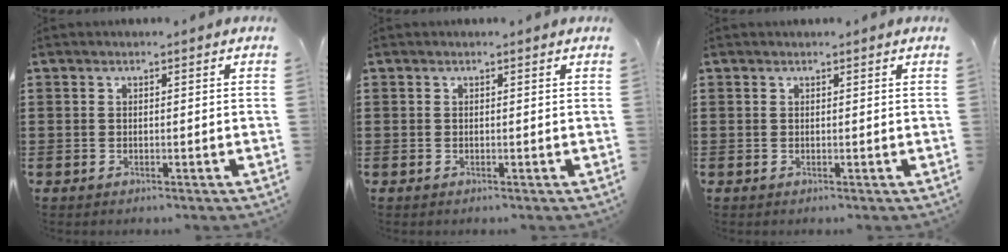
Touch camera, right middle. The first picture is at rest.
{"total": 0.0}
{"total": 0.0}